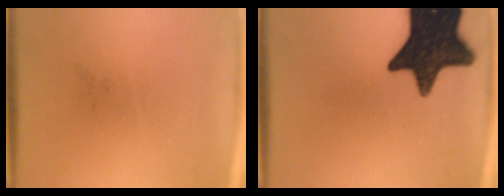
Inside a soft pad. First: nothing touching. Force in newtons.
{"total": 17.2}